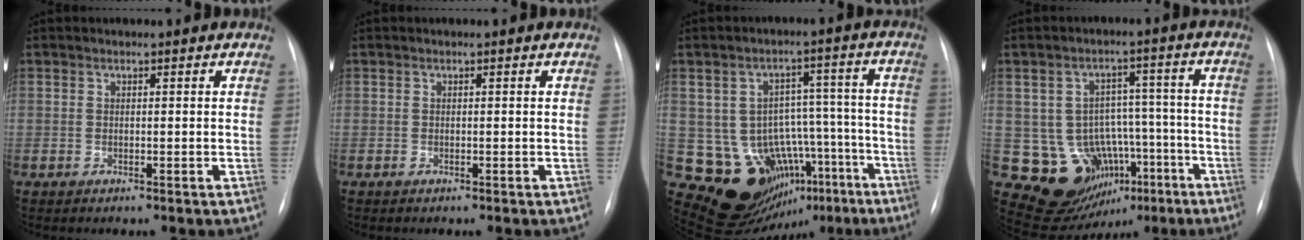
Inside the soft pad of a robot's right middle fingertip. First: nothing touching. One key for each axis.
{"total": 0.0}
{"total": 16.0, "fx": -7.9, "fy": 11.8, "fz": 7.4, "tx": -0.092, "ty": 0.063, "tz": -0.099}
{"total": 12.9, "fx": -5.4, "fy": 10.3, "fz": 5.7, "tx": -0.073, "ty": 0.038, "tz": -0.060}